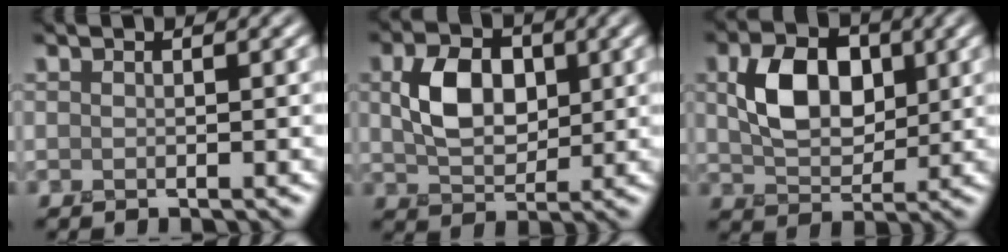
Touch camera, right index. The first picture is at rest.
{"total": 4.9, "force": [0.3, 3.5, 3.4], "torque": [-0.073, -0.004, 0.002]}
{"total": 5.6, "force": [0.7, 3.9, 4.0], "torque": [-0.080, -0.004, 0.009]}